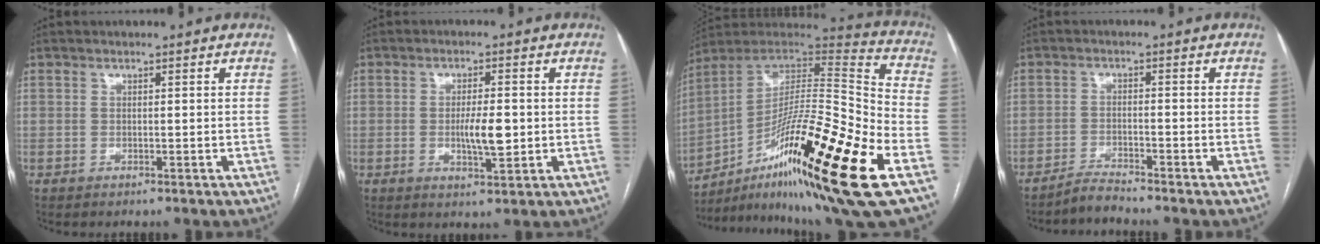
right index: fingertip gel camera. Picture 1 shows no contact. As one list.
[{"total": 5.2, "force": [-0.5, 1.2, 5.1], "torque": [-0.090, -0.005, -0.006]}, {"total": 29.2, "force": [-12.7, 2.0, 26.2], "torque": [-0.400, -0.024, -0.213]}, {"total": 2.6, "force": [-2.6, -0.5, 0.0], "torque": [0.000, -0.015, -0.049]}]